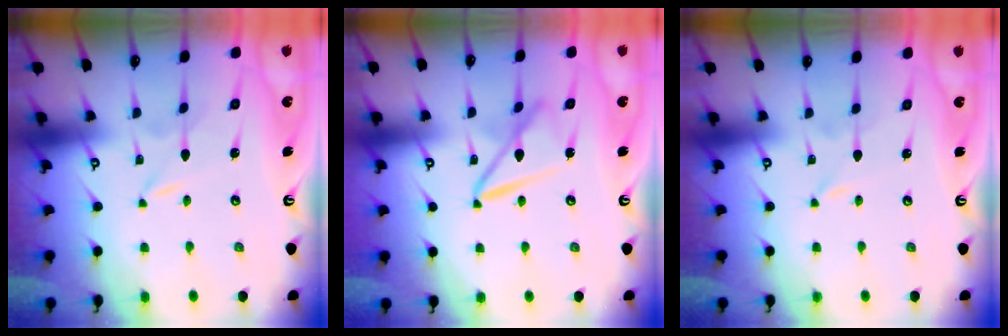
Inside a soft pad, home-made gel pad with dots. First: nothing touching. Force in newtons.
{"total": 9.2, "press": 9.2, "slide": 0.7}
{"total": 0.0}